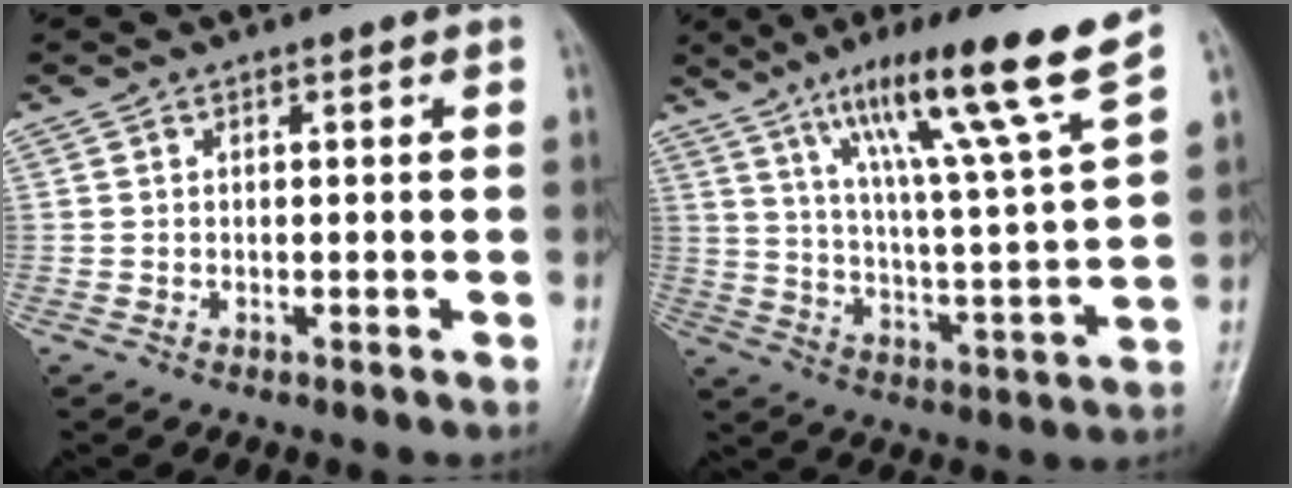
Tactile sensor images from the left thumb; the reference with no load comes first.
{"total": 17.7, "force": [11.5, -0.5, 13.5], "torque": [-0.205, -0.058, 0.182]}